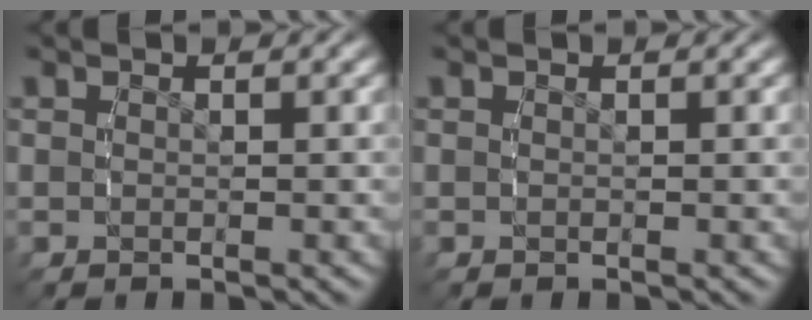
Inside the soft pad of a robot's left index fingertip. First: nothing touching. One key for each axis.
{"total": 0.0}